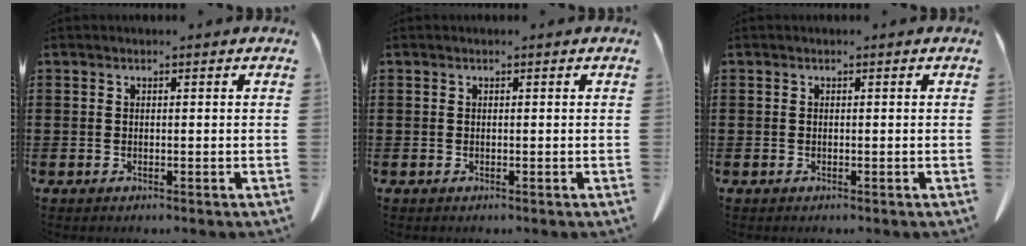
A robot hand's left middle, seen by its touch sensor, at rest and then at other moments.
{"total": 0.0}
{"total": 0.0}